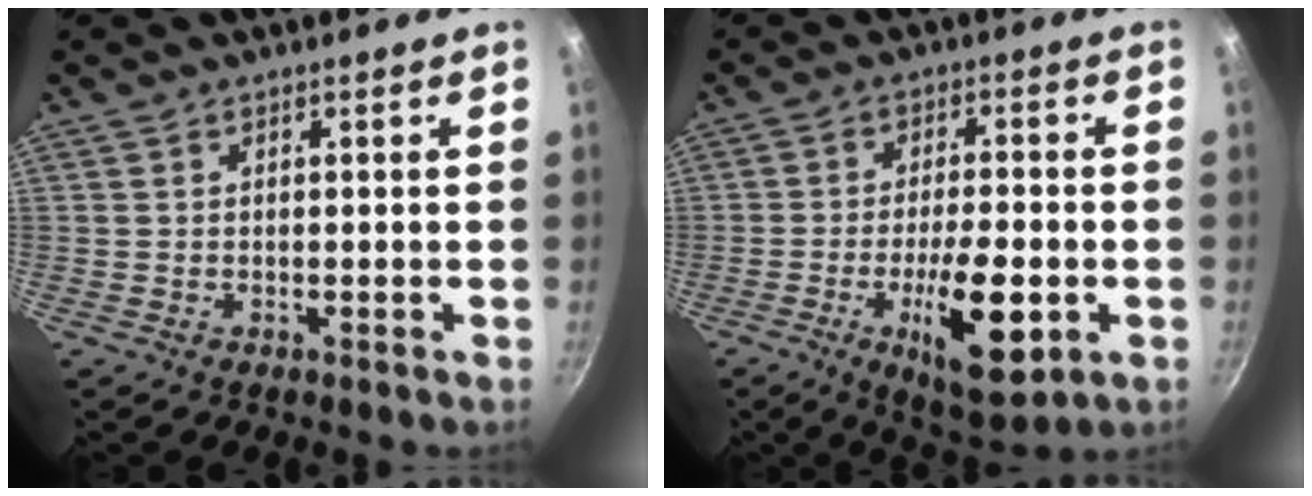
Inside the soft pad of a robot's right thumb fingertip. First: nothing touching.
{"total": 14.2, "force": [-4.5, 4.8, 12.6], "torque": [-0.194, 0.012, -0.064]}